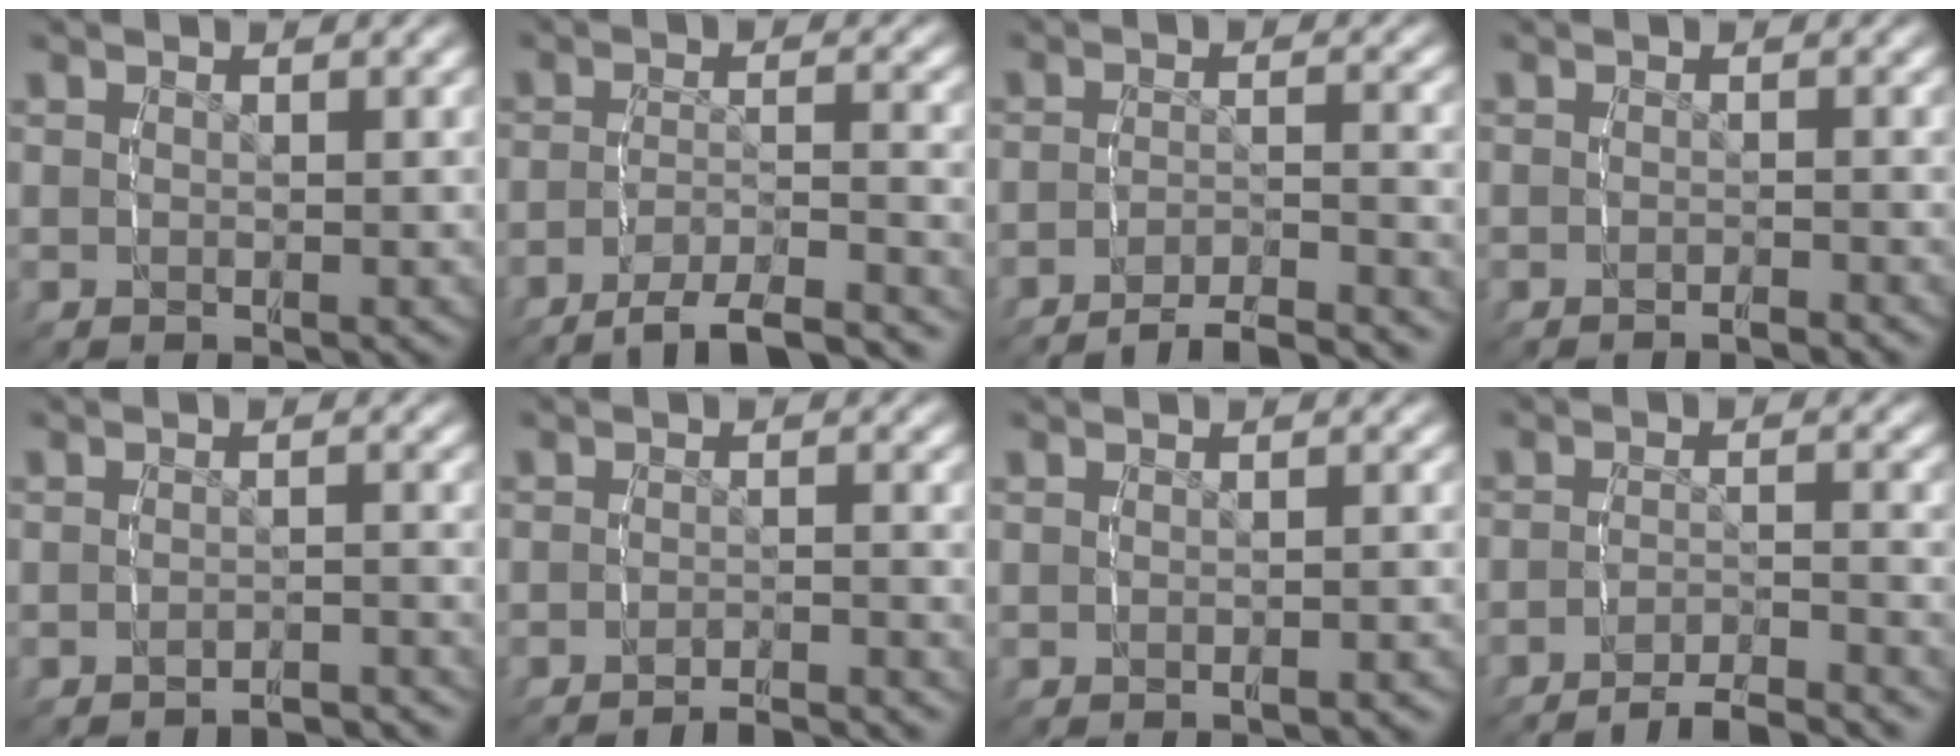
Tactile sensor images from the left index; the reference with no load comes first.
{"total": 9.0, "force": [-8.2, 1.7, 3.1], "torque": [-0.030, -0.016, -0.127]}
{"total": 7.6, "force": [-7.3, 1.2, 1.8], "torque": [-0.011, -0.016, -0.116]}
{"total": 1.0, "force": [-1.0, -0.2, 0.2], "torque": [0.001, 0.005, -0.022]}
{"total": 3.9, "force": [-3.8, 0.4, 0.6], "torque": [0.000, -0.001, -0.064]}
{"total": 3.3, "force": [-3.2, 0.3, 0.5], "torque": [0.003, 0.001, -0.059]}
{"total": 0.9, "force": [-0.8, 0.0, 0.4], "torque": [-0.003, 0.007, -0.017]}
{"total": 6.7, "force": [-6.4, 1.1, 1.7], "torque": [-0.011, -0.014, -0.104]}